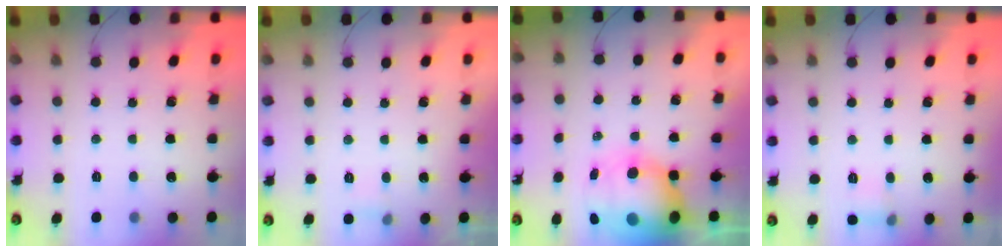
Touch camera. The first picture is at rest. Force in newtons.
{"total": 4.2, "press": 3.3, "slide": 2.6}
{"total": 15.1, "press": 14.7, "slide": 3.1}
{"total": 5.7, "press": 5.4, "slide": 1.8}